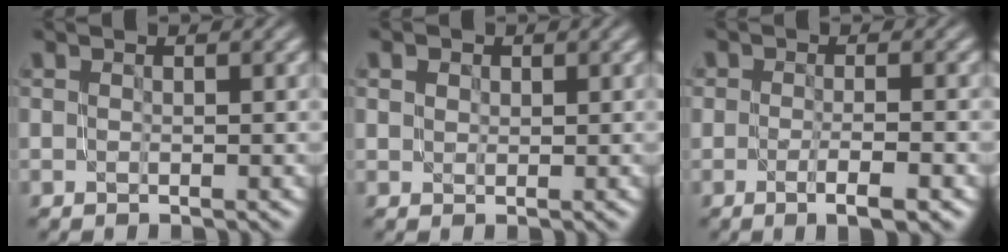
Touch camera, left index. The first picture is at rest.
{"total": 1.7, "force": [1.2, 1.1, 0.5], "torque": [-0.010, 0.008, 0.002]}
{"total": 2.8, "force": [-1.3, 0.7, 2.4], "torque": [-0.042, -0.001, -0.023]}